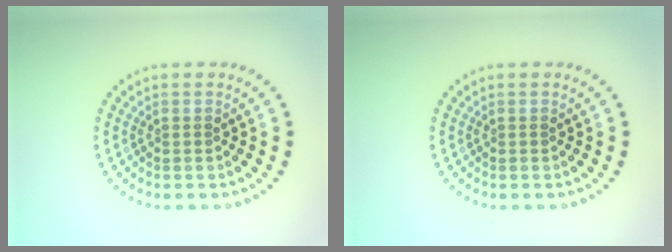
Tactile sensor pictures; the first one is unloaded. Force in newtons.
{"total": 0.0}